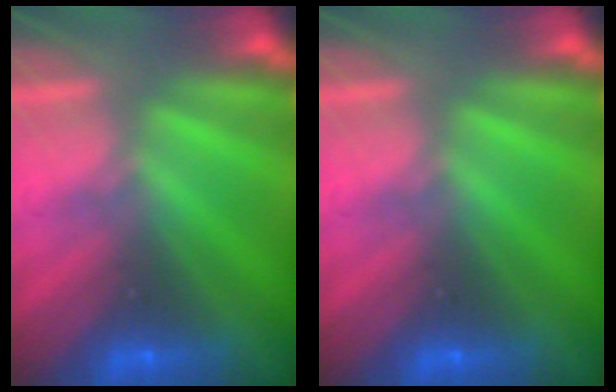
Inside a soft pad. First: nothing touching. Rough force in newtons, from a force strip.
{"total": 0.0}